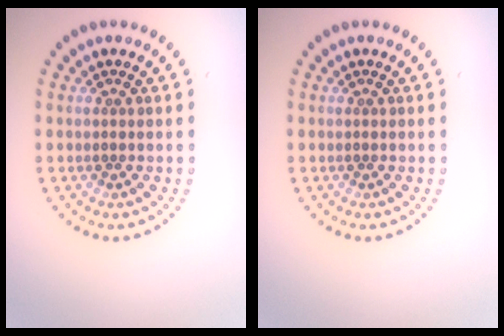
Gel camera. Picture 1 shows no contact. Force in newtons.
{"total": 0.0}